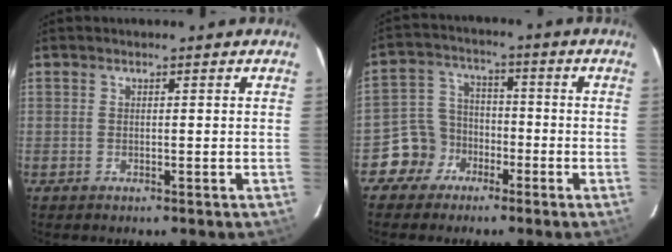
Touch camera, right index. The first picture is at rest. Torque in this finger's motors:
{"motor_torque": [0.14, -0.31, -0.31, -0.18]}